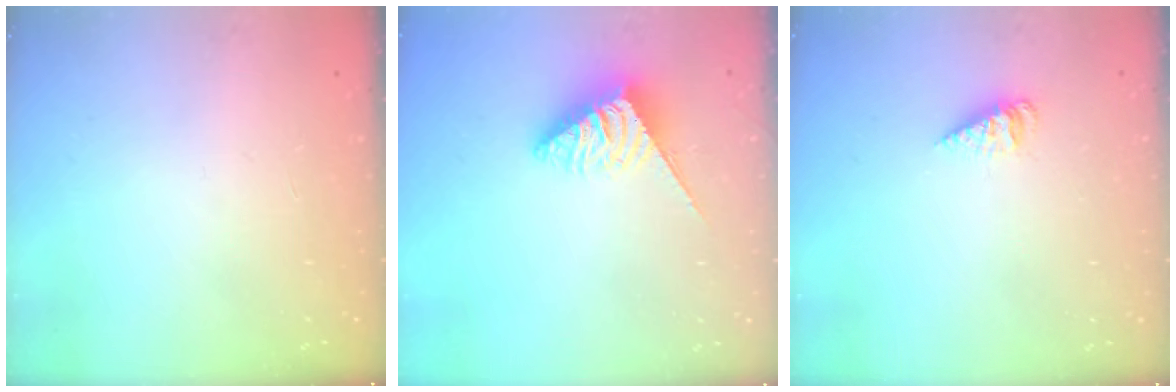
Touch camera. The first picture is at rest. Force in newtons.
{"total": 4.5, "press": 4.5, "slide": 0.2}
{"total": 3.0, "press": 2.9, "slide": 0.2}